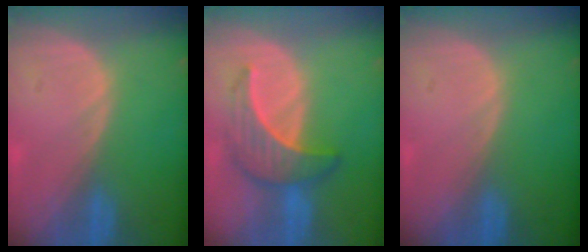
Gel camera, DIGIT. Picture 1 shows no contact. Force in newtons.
{"total": 6.6, "press": 6.5, "slide": 1.2}
{"total": 0.0}